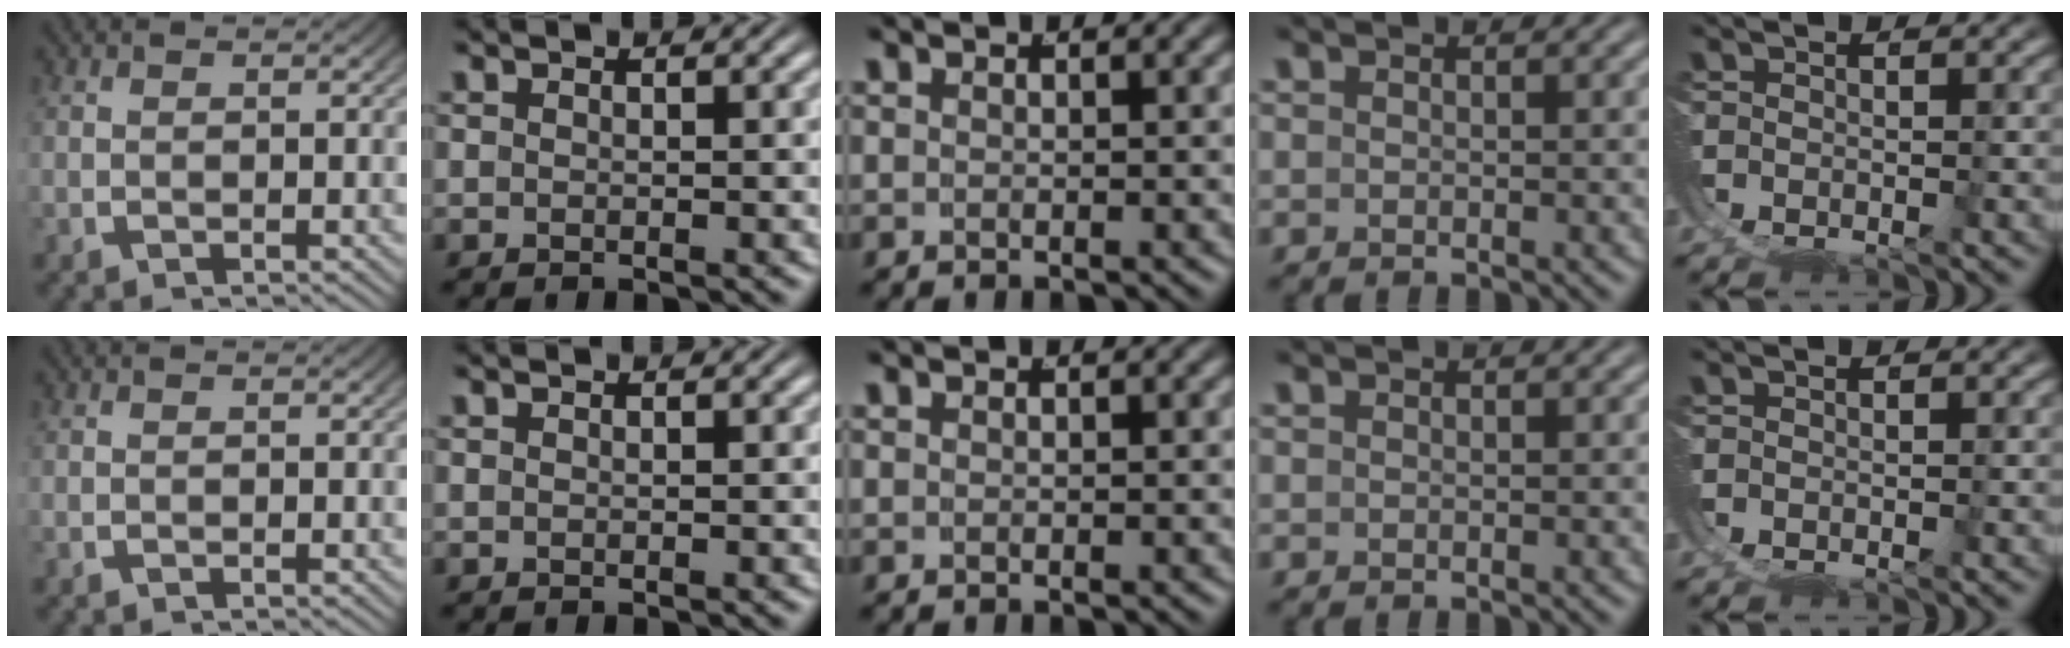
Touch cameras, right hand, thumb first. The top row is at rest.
{}